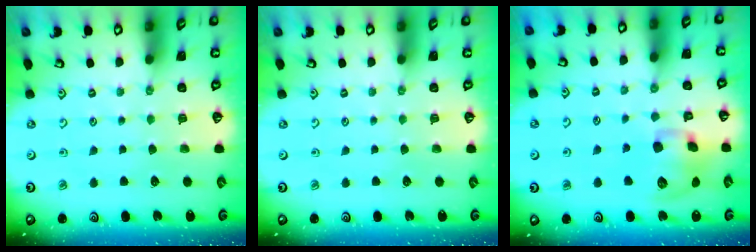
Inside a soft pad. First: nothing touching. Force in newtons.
{"total": 0.0}
{"total": 12.2, "press": 12.0, "slide": 2.0}